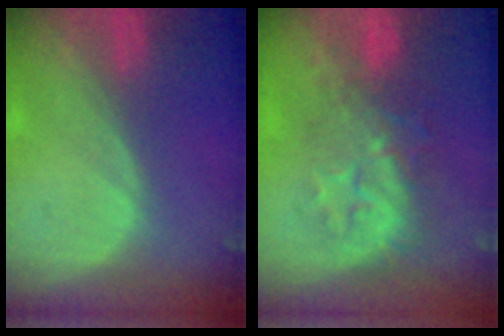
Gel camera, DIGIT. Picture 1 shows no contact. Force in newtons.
{"total": 8.1, "press": 8.0, "slide": 1.2}